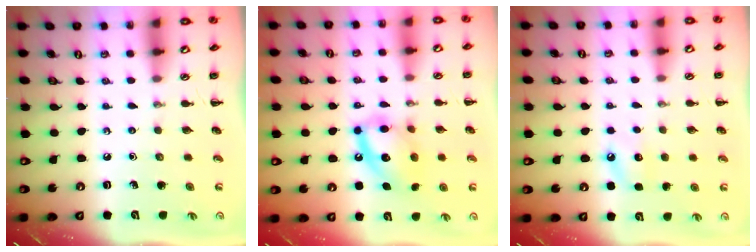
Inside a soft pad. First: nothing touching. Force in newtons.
{"total": 14.4, "press": 14.2, "slide": 2.2}
{"total": 6.5, "press": 6.2, "slide": 1.9}